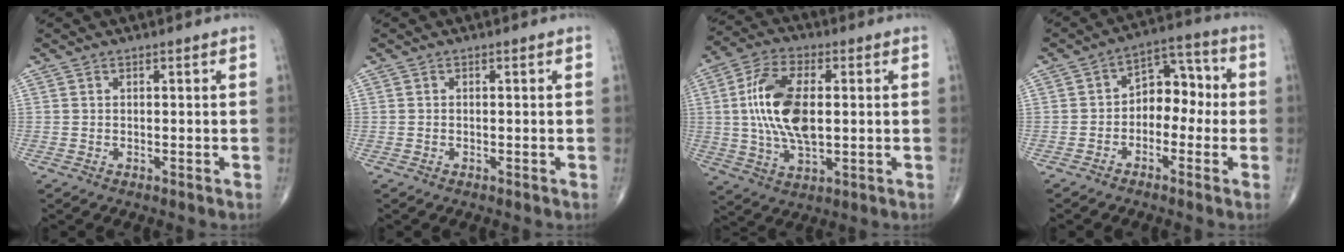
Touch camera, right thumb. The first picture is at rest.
{"total": 0.0}
{"total": 14.8, "force": [1.2, 7.3, 12.8], "torque": [-0.254, 0.003, 0.023]}
{"total": 8.4, "force": [-1.1, 5.8, 5.9], "torque": [-0.049, 0.043, -0.033]}